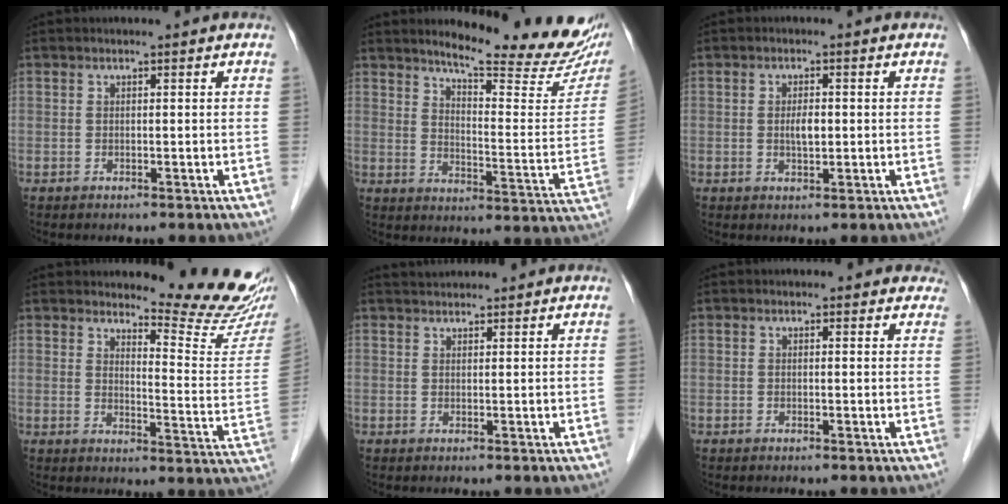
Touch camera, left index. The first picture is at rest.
{"total": 20.1, "force": [17.7, 2.1, 9.3], "torque": [-0.123, -0.081, 0.219]}
{"total": 2.4, "force": [-0.2, 0.9, 2.2], "torque": [-0.041, -0.002, -0.002]}
{"total": 13.0, "force": [12.6, -0.9, 3.2], "torque": [-0.040, -0.109, 0.144]}
{"total": 2.6, "force": [2.5, 0.4, 0.3], "torque": [-0.006, 0.028, 0.038]}
{"total": 2.8, "force": [2.3, 1.6, 0.2], "torque": [0.017, -0.006, 0.005]}